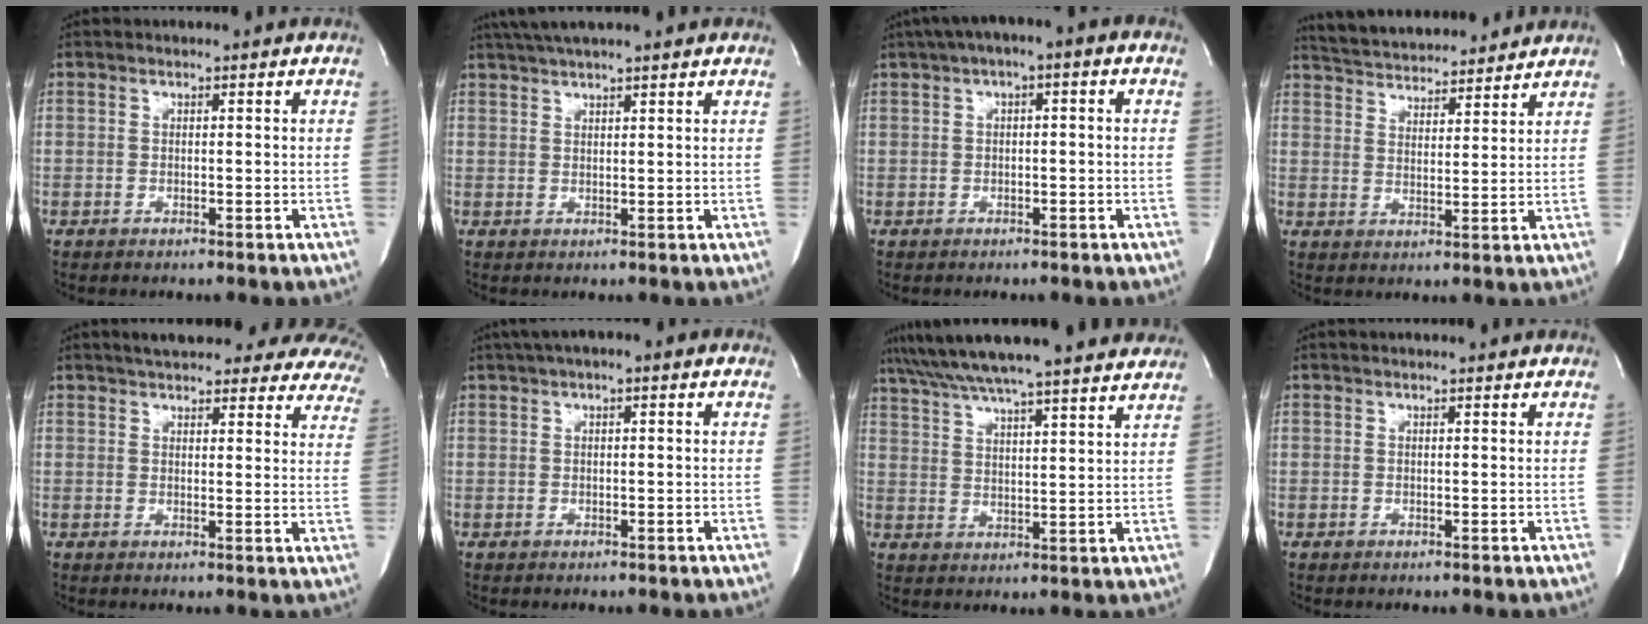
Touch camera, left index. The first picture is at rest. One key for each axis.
{"total": 8.5, "fx": 7.1, "fy": 0.3, "fz": 4.5, "tx": -0.079, "ty": 0.042, "tz": 0.103}
{"total": 5.2, "fx": 1.9, "fy": 1.4, "fz": 4.6, "tx": -0.081, "ty": 0.029, "tz": 0.023}
{"total": 14.5, "fx": 13.7, "fy": 2.6, "fz": 4.1, "tx": -0.070, "ty": 0.022, "tz": 0.208}
{"total": 25.6, "fx": 22.5, "fy": 6.5, "fz": 10.2, "tx": -0.144, "ty": -0.033, "tz": 0.250}
{"total": 5.3, "fx": 3.0, "fy": 1.4, "fz": 4.2, "tx": -0.072, "ty": 0.031, "tz": 0.043}
{"total": 23.5, "fx": 20.8, "fy": 1.5, "fz": 10.9, "tx": -0.185, "ty": 0.018, "tz": 0.289}
{"total": 2.8, "fx": 2.7, "fy": 0.2, "fz": 0.9, "tx": -0.014, "ty": 0.017, "tz": 0.029}